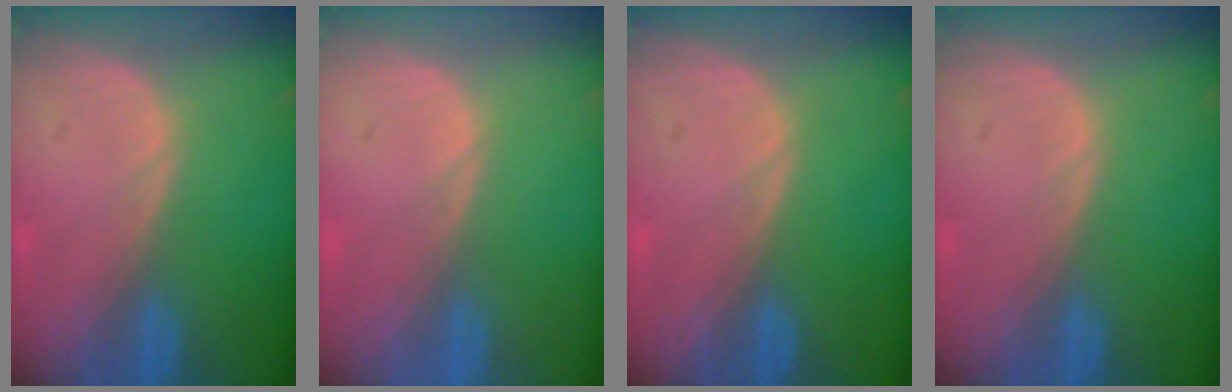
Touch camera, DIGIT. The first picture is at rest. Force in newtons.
{"total": 0.0}
{"total": 0.0}
{"total": 0.0}